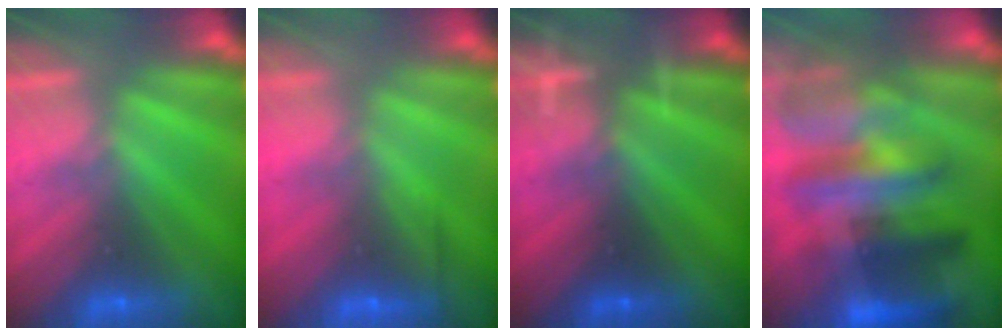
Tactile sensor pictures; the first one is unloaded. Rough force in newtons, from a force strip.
{"total": 2.5}
{"total": 3.2}
{"total": 10.8}